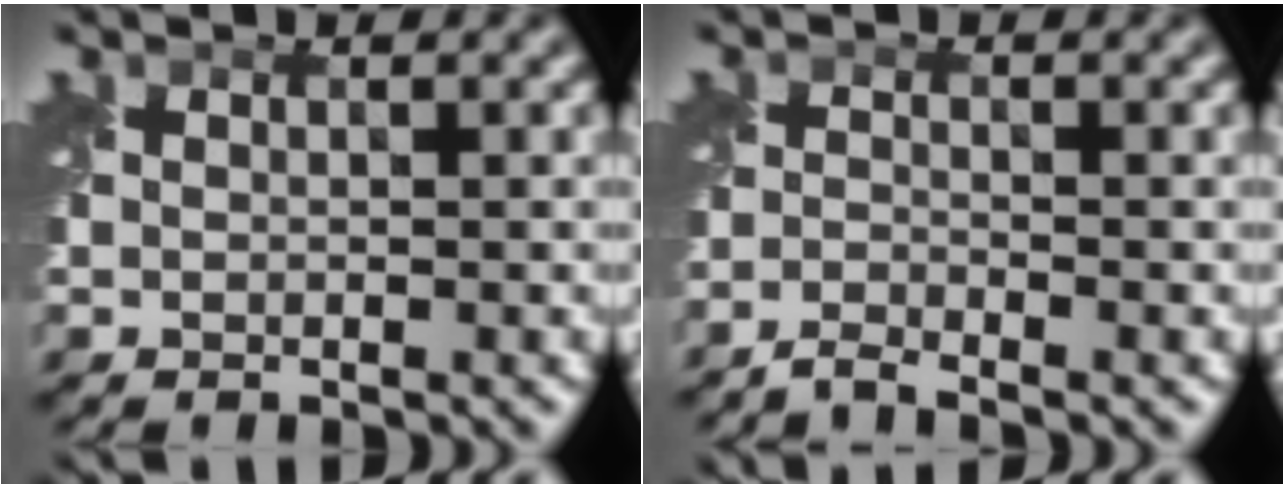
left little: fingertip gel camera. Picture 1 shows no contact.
{"total": 1.9, "force": [-1.8, 0.1, 0.6], "torque": [-0.012, -0.005, -0.049]}